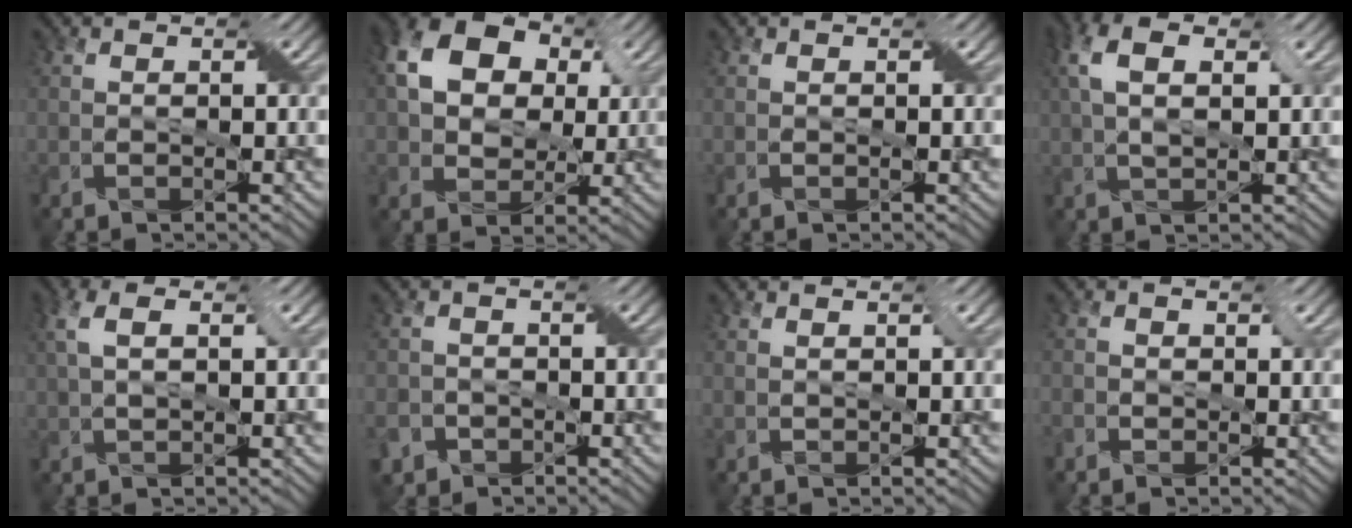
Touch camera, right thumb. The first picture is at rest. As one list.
[{"total": 13.0, "force": [4.0, 9.6, 7.8], "torque": [-0.185, 0.038, 0.071]}, {"total": 0.0}, {"total": 6.4, "force": [2.1, 2.9, 5.3], "torque": [-0.120, 0.013, 0.034]}, {"total": 3.9, "force": [1.2, 1.5, 3.4], "torque": [-0.084, 0.012, 0.022]}, {"total": 4.5, "force": [-2.9, 3.3, 1.0], "torque": [-0.014, -0.007, -0.058]}, {"total": 0.6, "force": [0.2, 0.2, 0.5], "torque": [-0.014, 0.001, 0.007]}, {"total": 1.9, "force": [-1.0, 1.6, 0.5], "torque": [-0.011, 0.003, -0.022]}]